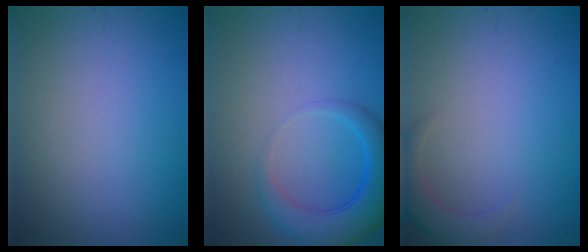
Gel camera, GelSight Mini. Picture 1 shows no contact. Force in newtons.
{"total": 4.8, "press": 4.7, "slide": 0.5}
{"total": 2.3, "press": 2.3, "slide": 0.4}